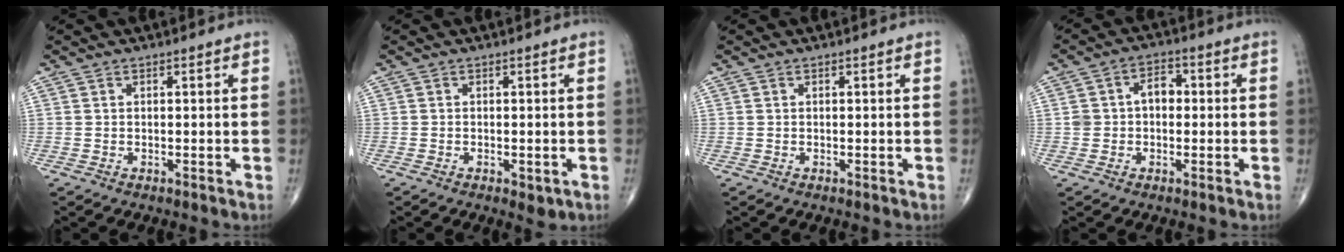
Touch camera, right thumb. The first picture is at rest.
{"total": 2.2, "force": [-0.8, 1.1, 1.7], "torque": [-0.021, -0.002, -0.007]}
{"total": 0.0}
{"total": 5.4, "force": [0.2, 4.0, 3.7], "torque": [-0.053, 0.022, -0.001]}